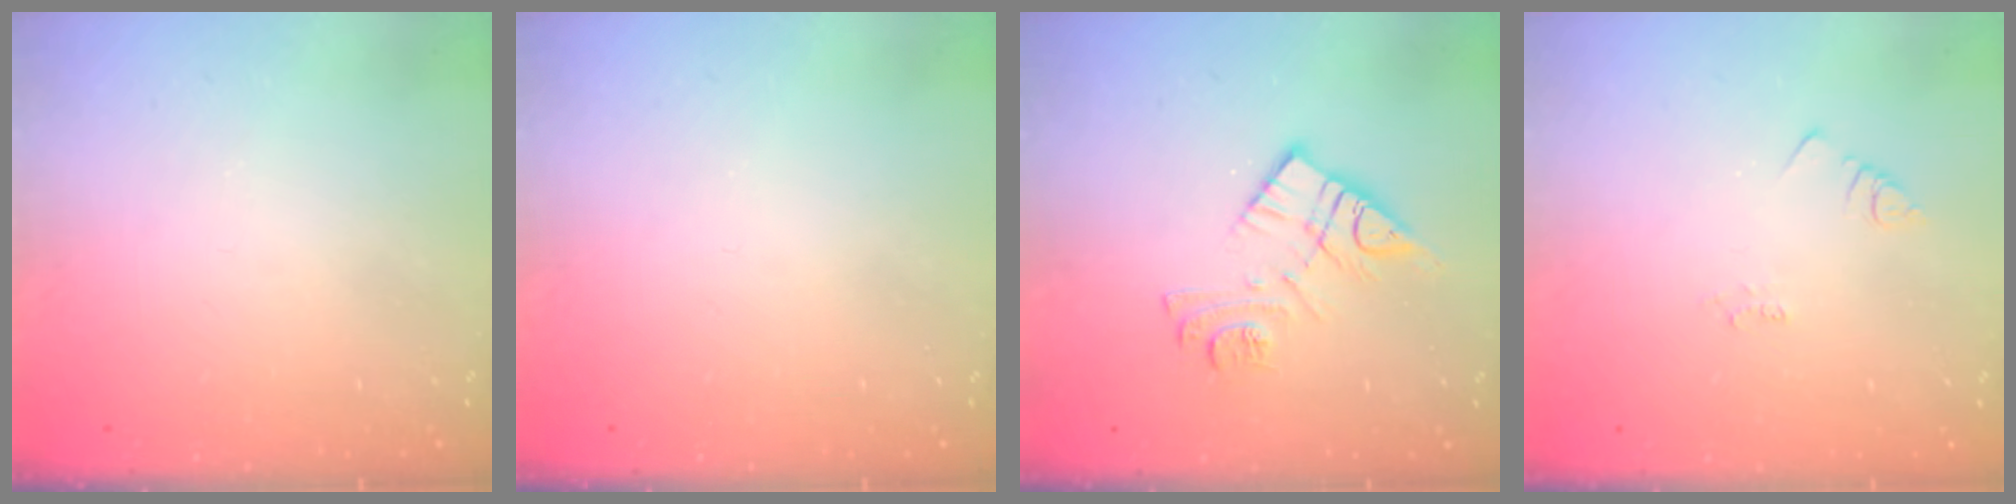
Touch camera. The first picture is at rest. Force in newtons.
{"total": 0.0}
{"total": 11.7, "press": 11.7, "slide": 0.9}
{"total": 2.2, "press": 2.1, "slide": 0.4}